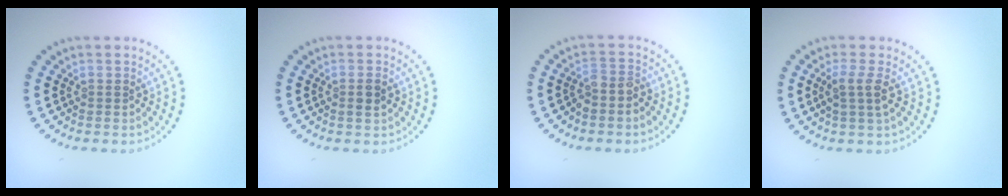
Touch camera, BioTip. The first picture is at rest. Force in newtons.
{"total": 1.1, "press": 1.0, "slide": 0.2}
{"total": 1.8, "press": 1.5, "slide": 1.0}
{"total": 2.1, "press": 1.8, "slide": 1.1}